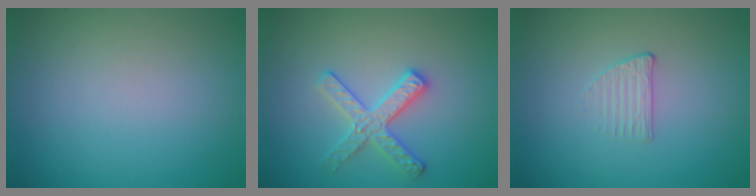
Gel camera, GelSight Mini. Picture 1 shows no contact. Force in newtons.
{"total": 2.8, "press": 2.8, "slide": 0.3}
{"total": 1.2, "press": 0.6, "slide": 1.0}